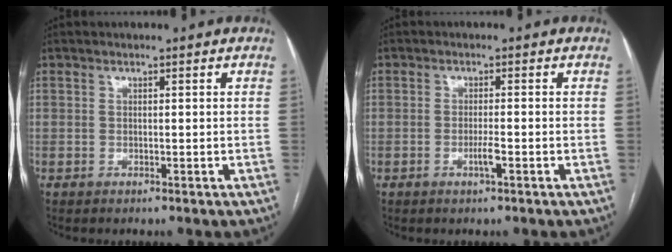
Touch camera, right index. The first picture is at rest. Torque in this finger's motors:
{"motor_torque": [0.67, -0.04, 0.30, 0.06]}